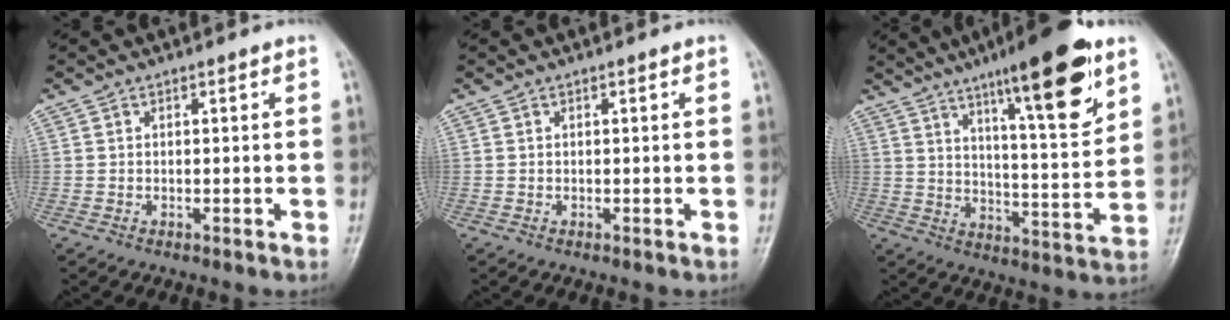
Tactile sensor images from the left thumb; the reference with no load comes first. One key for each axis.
{"total": 0.0}
{"total": 18.8, "fx": 10.9, "fy": 3.7, "fz": 14.8, "tx": -0.201, "ty": -0.053, "tz": 0.170}